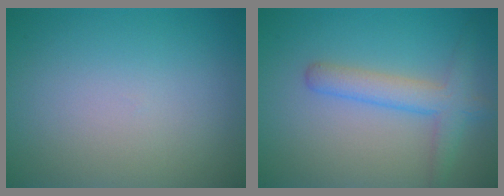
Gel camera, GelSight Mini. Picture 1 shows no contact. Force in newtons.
{"total": 3.5, "press": 3.5, "slide": 0.2}